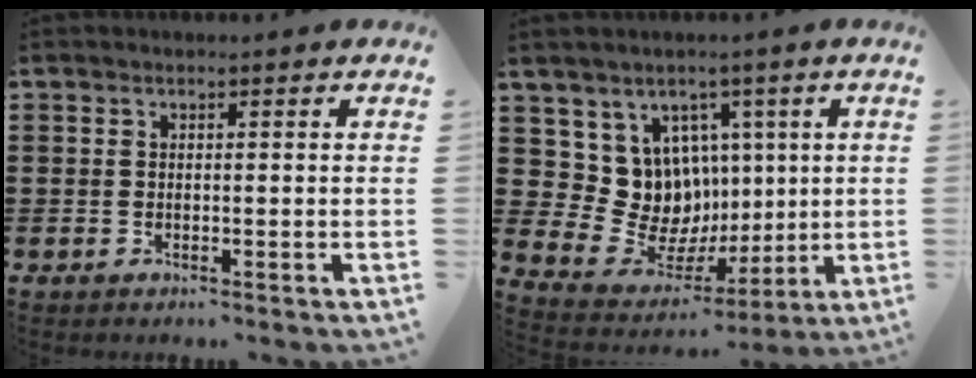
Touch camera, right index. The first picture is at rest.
{"total": 11.0, "force": [2.0, 10.4, 3.1], "torque": [-0.103, -0.039, 0.048]}